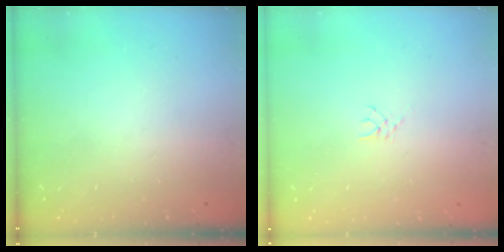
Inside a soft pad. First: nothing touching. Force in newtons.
{"total": 2.1, "press": 2.1, "slide": 0.3}